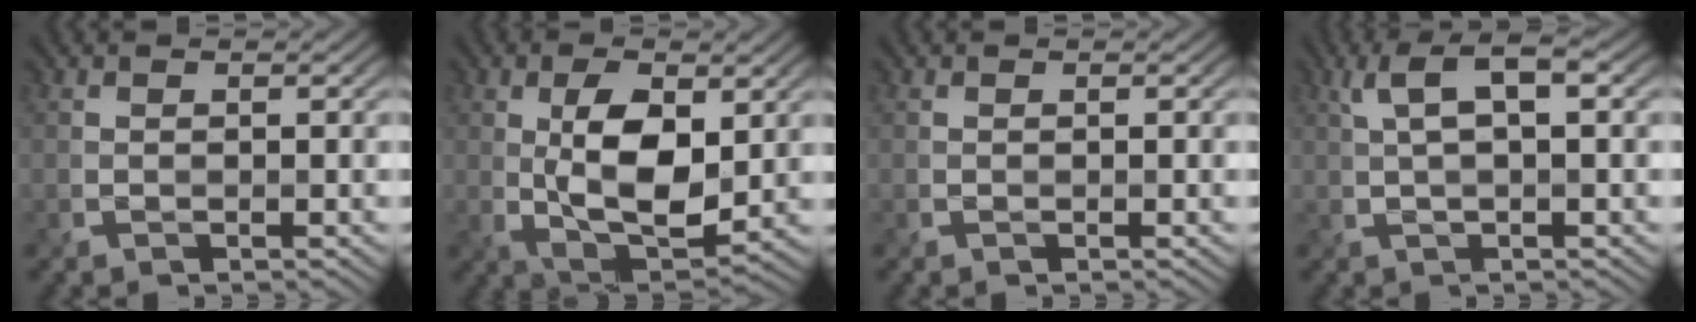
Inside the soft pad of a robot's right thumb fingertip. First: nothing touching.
{"total": 8.9, "force": [1.3, 4.4, 7.6], "torque": [-0.144, -0.002, 0.024]}
{"total": 0.0}
{"total": 5.2, "force": [1.7, 1.6, 4.7], "torque": [-0.095, 0.012, 0.029]}